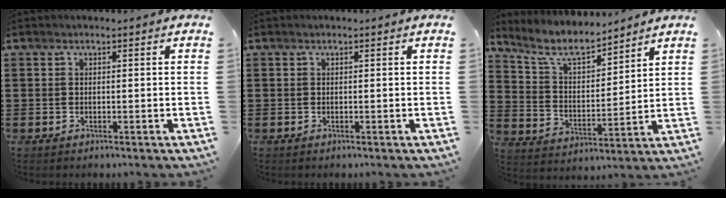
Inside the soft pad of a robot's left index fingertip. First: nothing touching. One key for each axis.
{"total": 0.0}
{"total": 8.1, "fx": 7.0, "fy": 1.8, "fz": 3.6, "tx": -0.097, "ty": -0.031, "tz": 0.125}